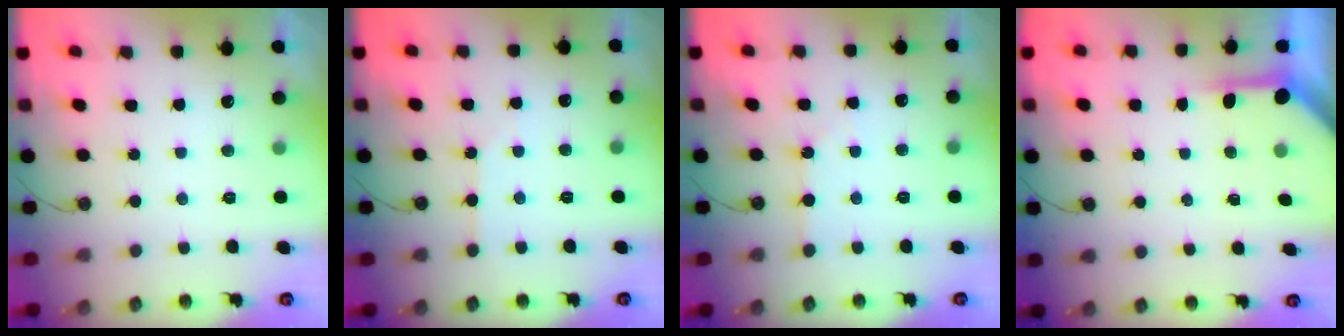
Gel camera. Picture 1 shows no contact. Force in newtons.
{"total": 2.6, "press": 2.6, "slide": 0.5}
{"total": 2.9, "press": 2.9, "slide": 0.5}
{"total": 3.9, "press": 3.8, "slide": 0.3}